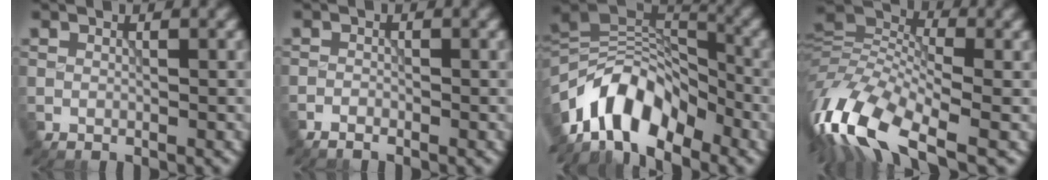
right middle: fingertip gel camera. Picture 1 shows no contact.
{"total": 0.8, "force": [-0.8, 0.1, 0.3], "torque": [-0.003, -0.001, -0.017]}
{"total": 9.9, "force": [-6.2, 4.9, 6.0], "torque": [-0.088, 0.013, -0.127]}
{"total": 12.9, "force": [-5.7, 6.0, 9.9], "torque": [-0.219, -0.001, -0.121]}